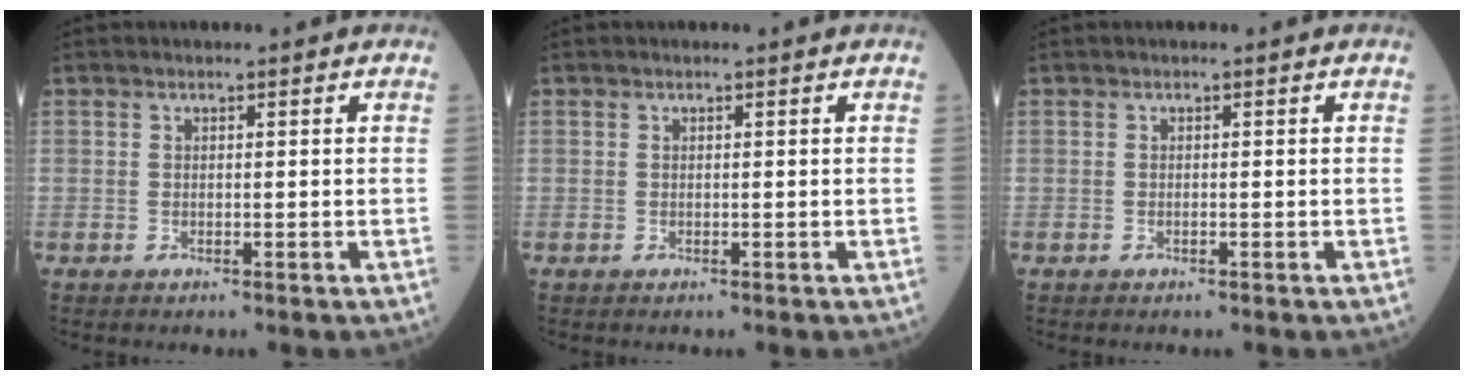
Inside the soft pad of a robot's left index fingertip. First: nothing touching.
{"total": 0.0}
{"total": 0.0}